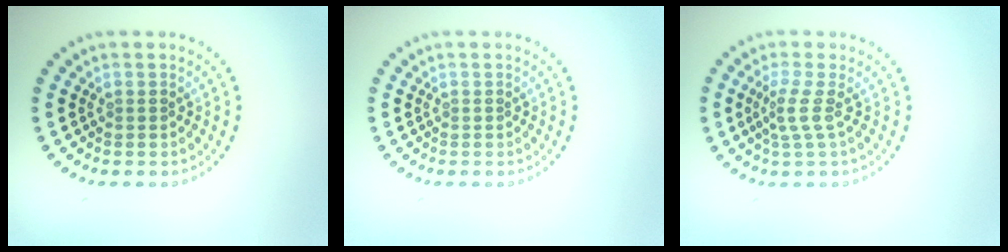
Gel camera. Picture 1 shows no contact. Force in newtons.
{"total": 0.0}
{"total": 2.0, "press": 1.4, "slide": 1.5}